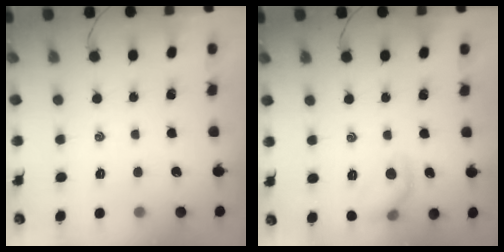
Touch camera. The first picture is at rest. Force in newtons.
{"total": 8.6, "press": 8.5, "slide": 1.3}